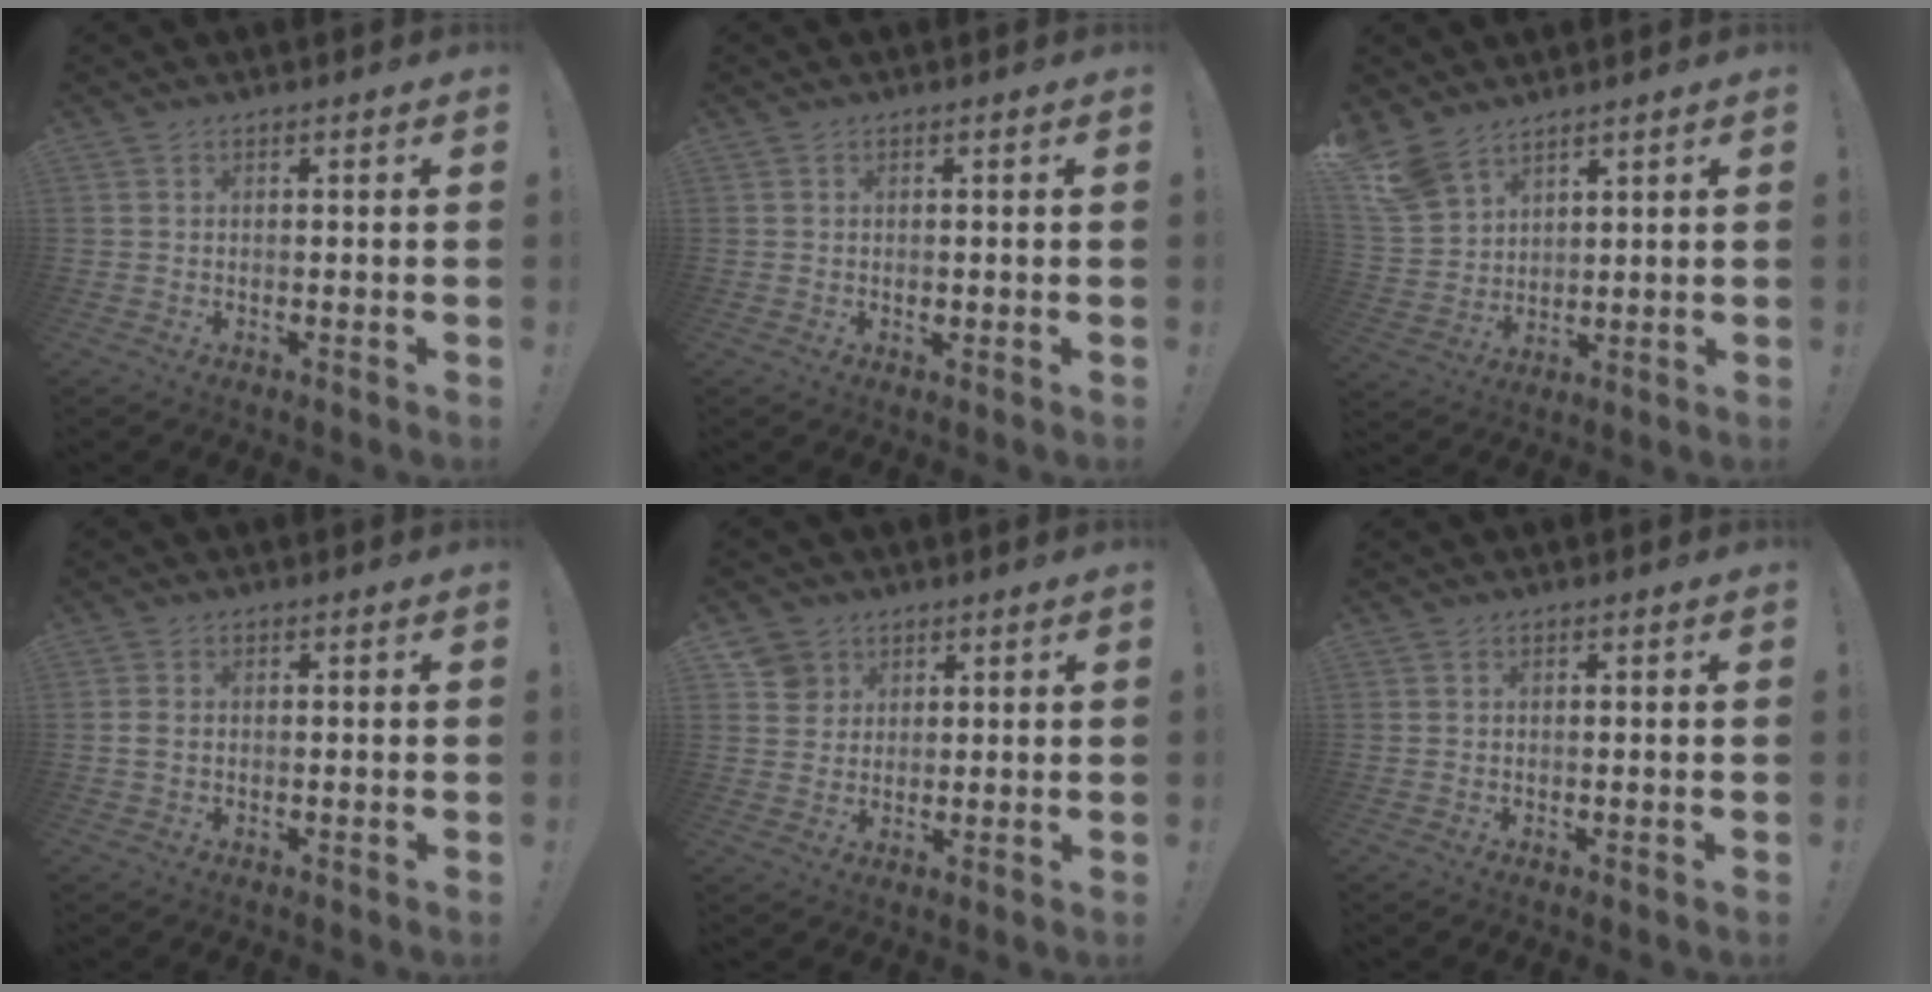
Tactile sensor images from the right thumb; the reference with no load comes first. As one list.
[{"total": 0.6, "force": [-0.1, 0.4, 0.4], "torque": [-0.001, -0.002, -0.004]}, {"total": 9.2, "force": [7.0, 5.0, 3.4], "torque": [-0.073, -0.042, 0.142]}, {"total": 1.8, "force": [0.0, 1.3, 1.3], "torque": [-0.027, 0.006, 0.002]}, {"total": 5.4, "force": [2.8, 4.6, 0.5], "torque": [0.001, -0.016, 0.055]}, {"total": 0.0}]